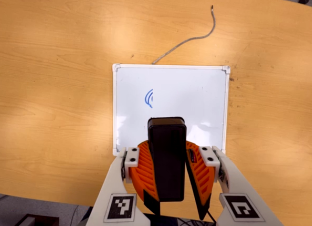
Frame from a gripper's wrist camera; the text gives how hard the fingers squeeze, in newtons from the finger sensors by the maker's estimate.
{"total": 13.8, "left": 12.5, "right": 15.2}